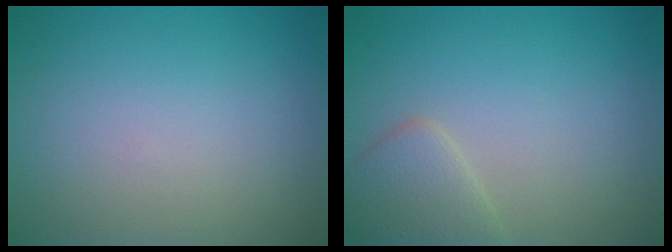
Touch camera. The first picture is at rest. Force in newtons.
{"total": 2.5, "press": 2.5, "slide": 0.2}